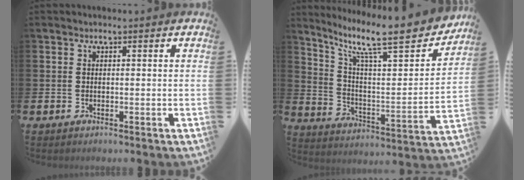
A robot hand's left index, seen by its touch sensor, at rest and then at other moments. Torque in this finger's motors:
{"motor_torque": [0.33, -0.38, 0.59, 0.21]}